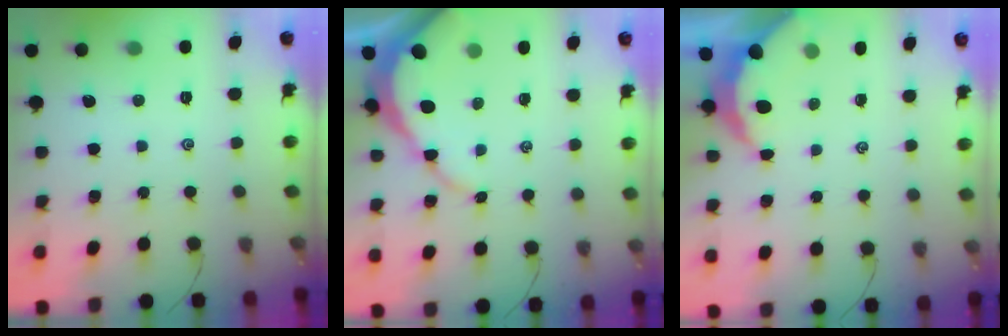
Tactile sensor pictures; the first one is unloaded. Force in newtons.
{"total": 8.5, "press": 8.5, "slide": 0.7}
{"total": 5.0, "press": 5.0, "slide": 0.5}